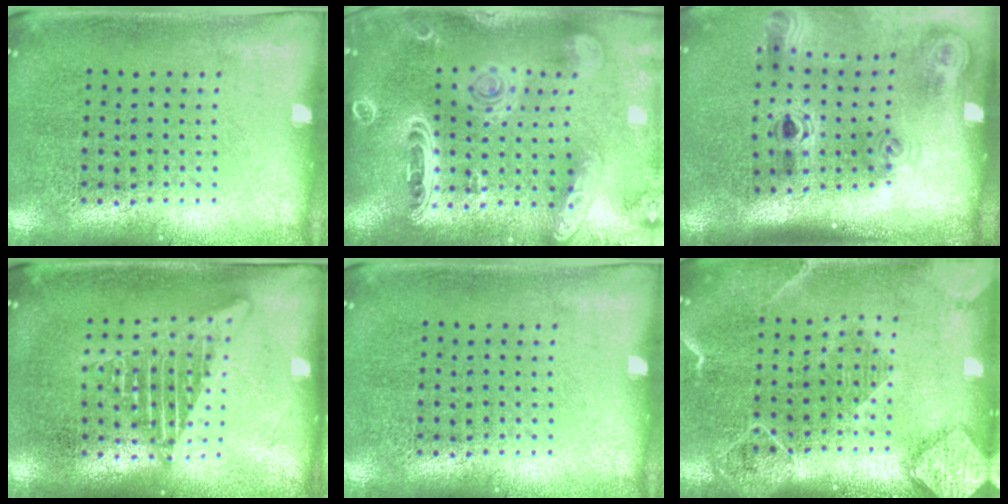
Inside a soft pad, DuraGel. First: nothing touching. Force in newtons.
{"total": 3.5, "press": 2.9, "slide": 2.1}
{"total": 2.0, "press": 1.4, "slide": 1.5}
{"total": 2.3, "press": 2.3, "slide": 0.1}
{"total": 0.0}
{"total": 2.3, "press": 1.9, "slide": 1.2}